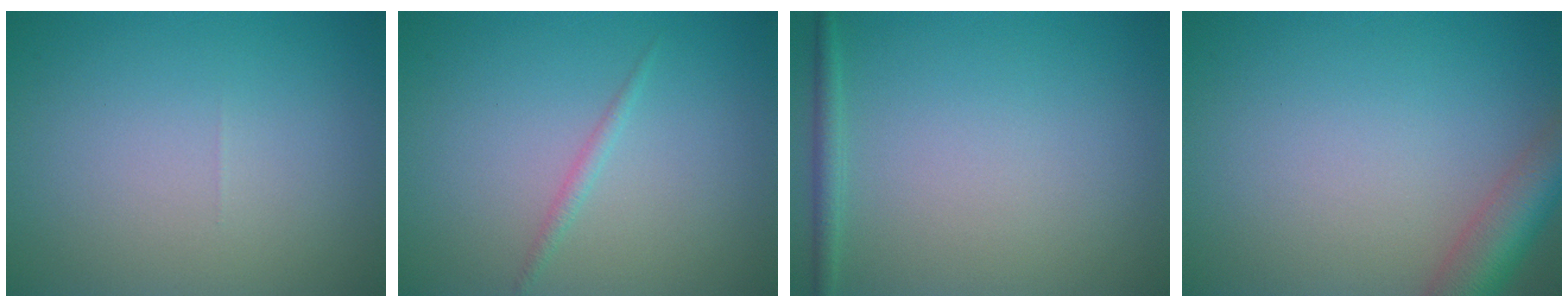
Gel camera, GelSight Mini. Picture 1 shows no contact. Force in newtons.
{"total": 0.9, "press": 0.9, "slide": 0.1}
{"total": 1.3, "press": 1.3, "slide": 0.1}
{"total": 4.9, "press": 4.9, "slide": 0.3}